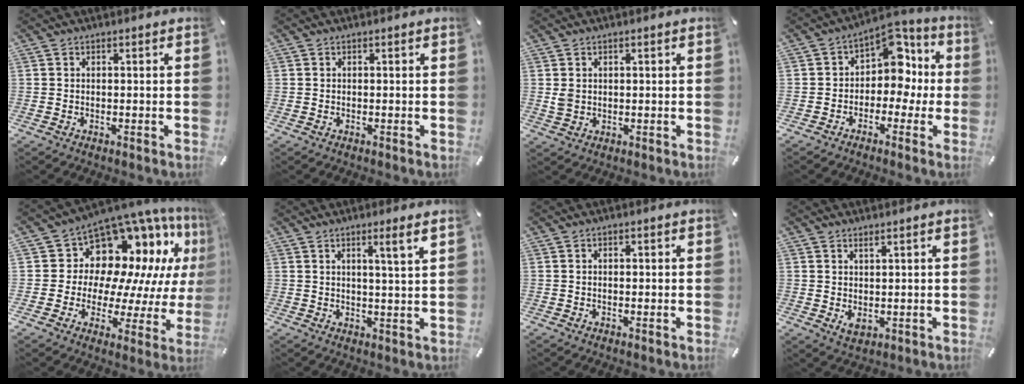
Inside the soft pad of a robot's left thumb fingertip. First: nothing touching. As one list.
[{"total": 0.0}, {"total": 2.3, "force": [0.5, 2.0, 1.0], "torque": [-0.012, 0.000, 0.008]}, {"total": 10.3, "force": [2.3, 7.7, 6.4], "torque": [-0.093, -0.015, 0.041]}, {"total": 13.4, "force": [8.6, 9.2, 4.8], "torque": [-0.065, -0.109, 0.149]}, {"total": 5.1, "force": [2.8, -0.4, 4.3], "torque": [-0.081, -0.006, 0.042]}, {"total": 0.7, "force": [-0.1, 0.5, 0.6], "torque": [-0.011, 0.000, -0.002]}, {"total": 2.5, "force": [0.6, 1.6, 1.8], "torque": [-0.026, -0.005, 0.012]}]